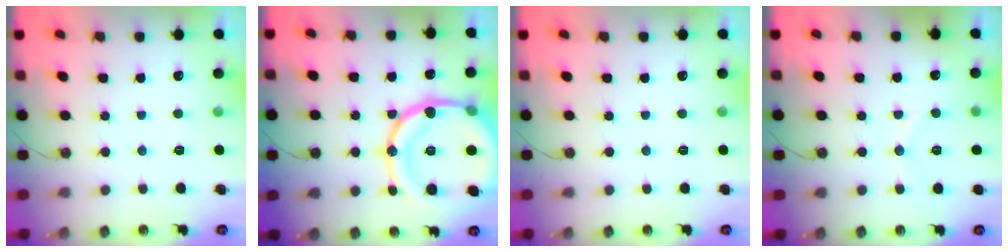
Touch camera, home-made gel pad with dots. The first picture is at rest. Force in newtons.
{"total": 24.9, "press": 24.6, "slide": 4.1}
{"total": 0.0}
{"total": 5.5, "press": 5.5, "slide": 0.5}